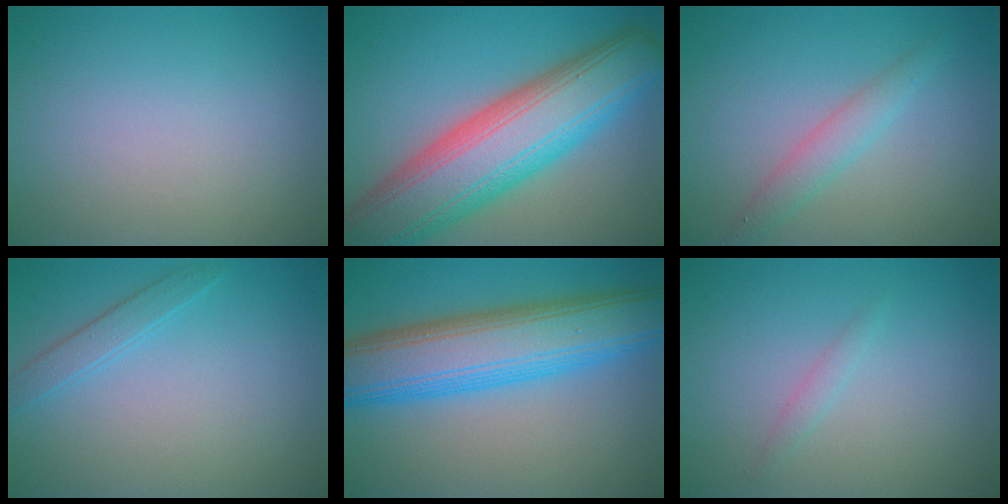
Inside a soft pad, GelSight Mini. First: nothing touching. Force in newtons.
{"total": 12.8, "press": 12.7, "slide": 0.8}
{"total": 2.2, "press": 2.2, "slide": 0.0}
{"total": 1.6, "press": 1.6, "slide": 0.1}
{"total": 10.2, "press": 10.2, "slide": 0.2}
{"total": 0.8, "press": 0.8, "slide": 0.0}